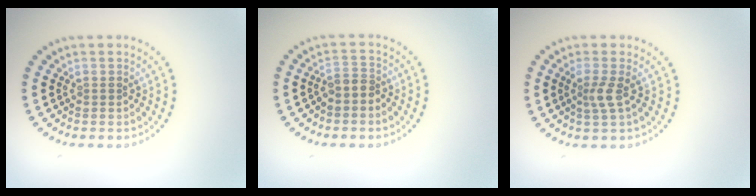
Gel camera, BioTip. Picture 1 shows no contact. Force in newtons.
{"total": 1.8, "press": 1.4, "slide": 1.2}
{"total": 1.9, "press": 1.4, "slide": 1.3}